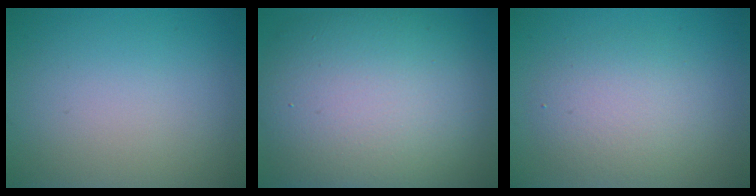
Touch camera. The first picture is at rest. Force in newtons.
{"total": 12.9, "press": 12.9, "slide": 0.9}
{"total": 3.7, "press": 3.7, "slide": 0.3}